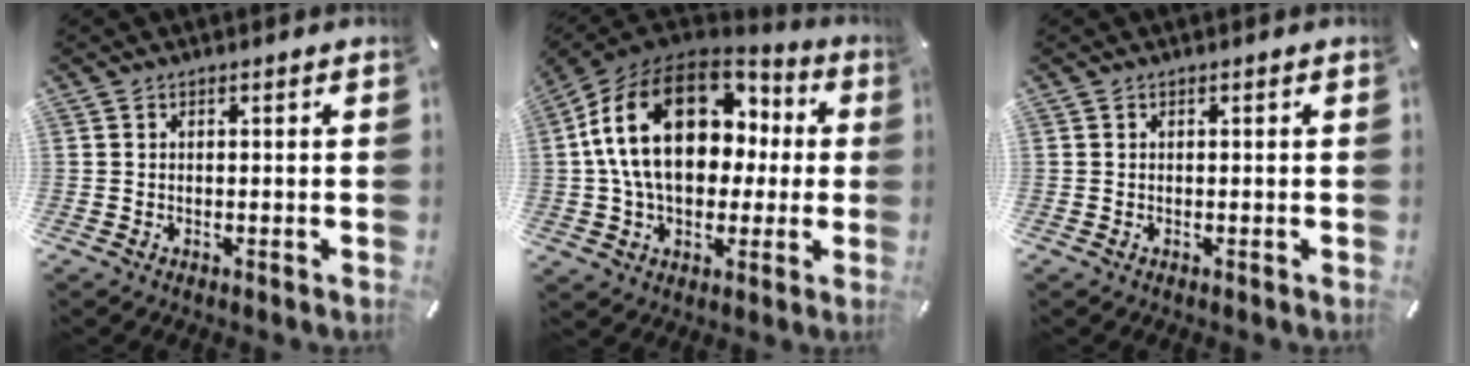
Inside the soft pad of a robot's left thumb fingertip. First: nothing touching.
{"total": 23.7, "force": [4.6, 16.2, 16.7], "torque": [-0.325, 0.003, 0.079]}
{"total": 0.0}